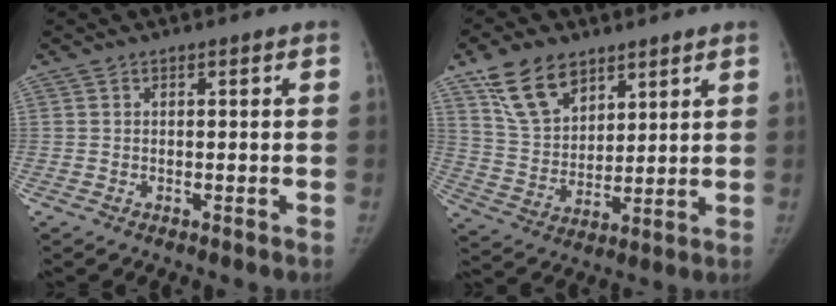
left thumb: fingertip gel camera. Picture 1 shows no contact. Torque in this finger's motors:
{"motor_torque": [1.40, 0.35, 0.94, -1.50, 0.37]}